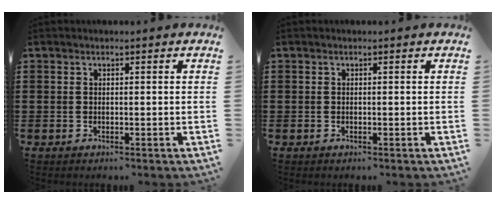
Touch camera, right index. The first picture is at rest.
{"total": 0.0}